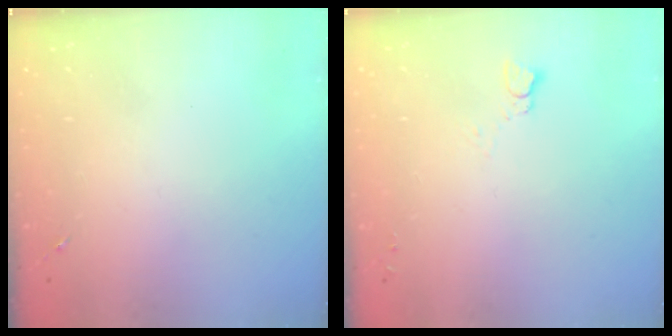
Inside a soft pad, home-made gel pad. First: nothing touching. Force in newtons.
{"total": 2.5, "press": 2.5, "slide": 0.1}